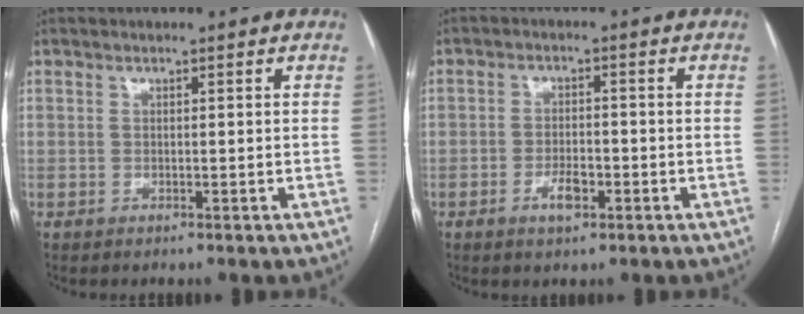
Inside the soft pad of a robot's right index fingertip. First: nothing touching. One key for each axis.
{"total": 3.7, "fx": -1.7, "fy": 1.5, "fz": 3.0, "tx": -0.054, "ty": 0.002, "tz": -0.028}